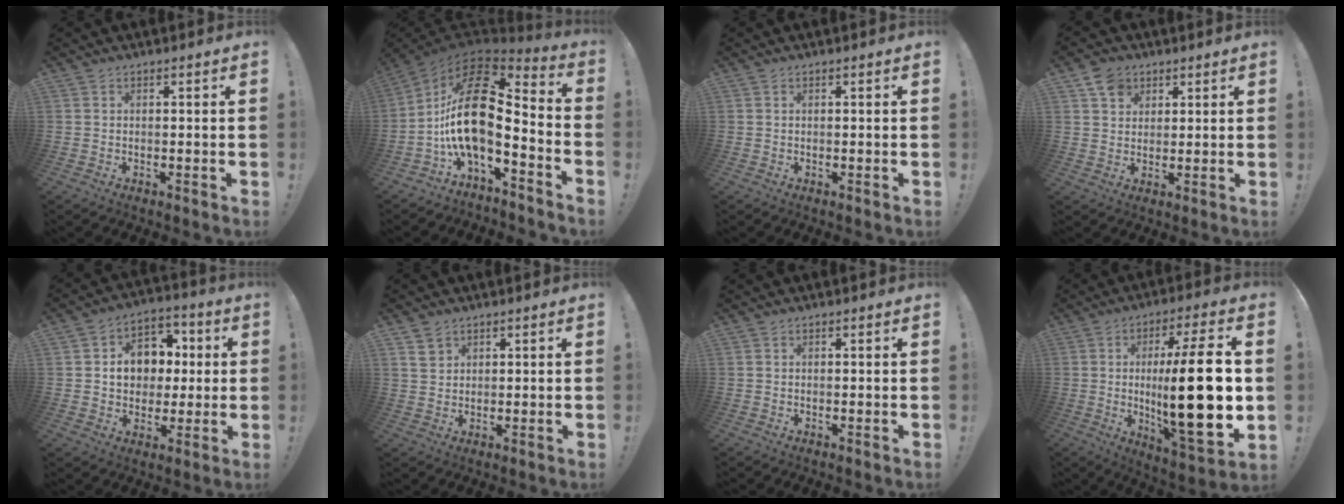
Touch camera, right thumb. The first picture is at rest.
{"total": 19.2, "force": [0.4, 7.6, 17.6], "torque": [-0.344, -0.009, 0.003]}
{"total": 0.0}
{"total": 6.2, "force": [3.6, 4.8, 1.5], "torque": [-0.024, -0.013, 0.068]}
{"total": 11.2, "force": [1.2, 9.8, 5.4], "torque": [-0.078, 0.003, 0.034]}
{"total": 3.6, "force": [2.5, 2.4, 0.9], "torque": [-0.001, -0.016, 0.044]}
{"total": 0.0}
{"total": 23.8, "force": [0.3, 5.1, 23.3], "torque": [-0.393, -0.025, 0.000]}